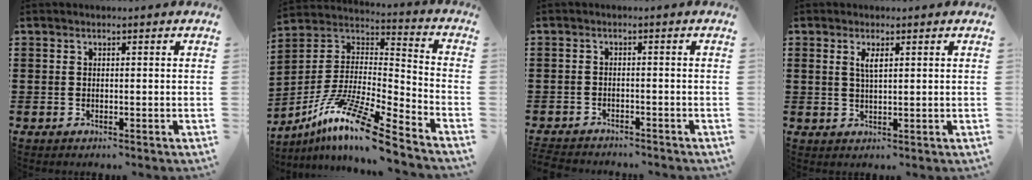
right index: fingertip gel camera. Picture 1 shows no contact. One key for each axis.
{"total": 13.3, "fx": -10.0, "fy": 0.7, "fz": 8.8, "tx": -0.173, "ty": 0.009, "tz": -0.195}
{"total": 2.0, "fx": -2.0, "fy": 0.2, "fz": -0.1, "tx": -0.006, "ty": -0.002, "tz": -0.045}
{"total": 2.2, "fx": 0.9, "fy": 0.6, "fz": 1.9, "tx": -0.040, "ty": 0.004, "tz": 0.014}